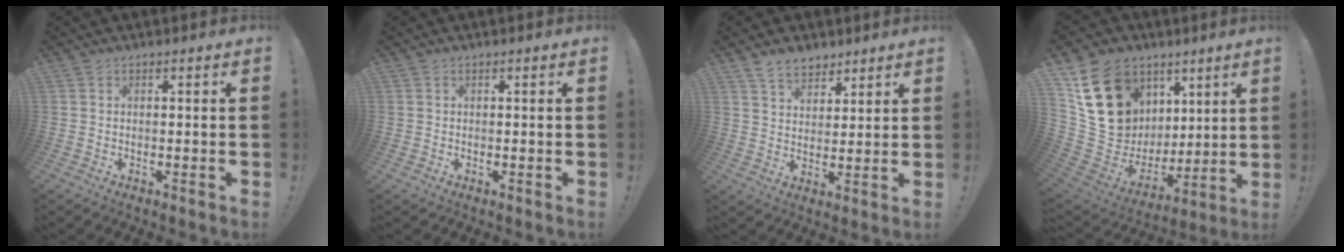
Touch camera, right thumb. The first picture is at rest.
{"total": 1.3, "force": [0.5, 1.2, 0.0], "torque": [0.006, -0.006, 0.008]}
{"total": 7.3, "force": [5.6, 4.0, 2.3], "torque": [-0.039, -0.032, 0.107]}
{"total": 22.6, "force": [10.8, 16.8, 10.7], "torque": [-0.164, -0.056, 0.239]}